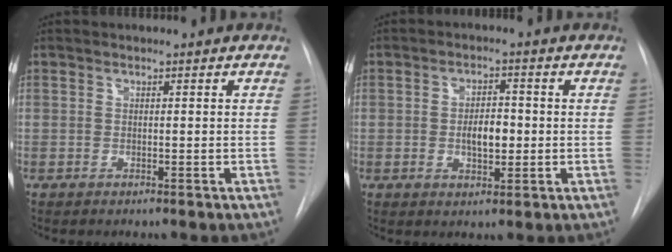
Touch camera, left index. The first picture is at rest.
{"total": 4.5, "force": [-1.2, 2.0, 3.8], "torque": [-0.060, -0.003, -0.015]}